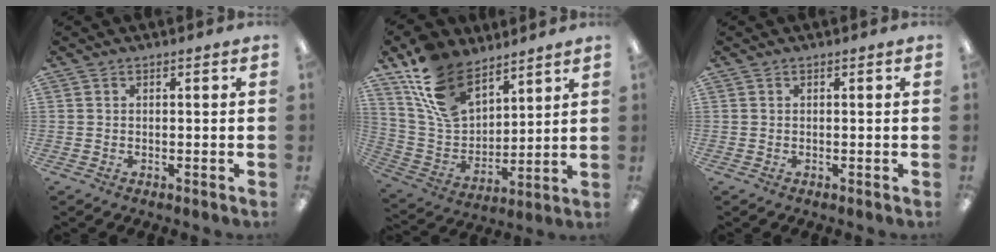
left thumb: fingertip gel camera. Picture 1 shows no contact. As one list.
[{"total": 16.2, "force": [10.8, 9.1, 8.0], "torque": [-0.166, -0.043, 0.209]}, {"total": 0.0}]